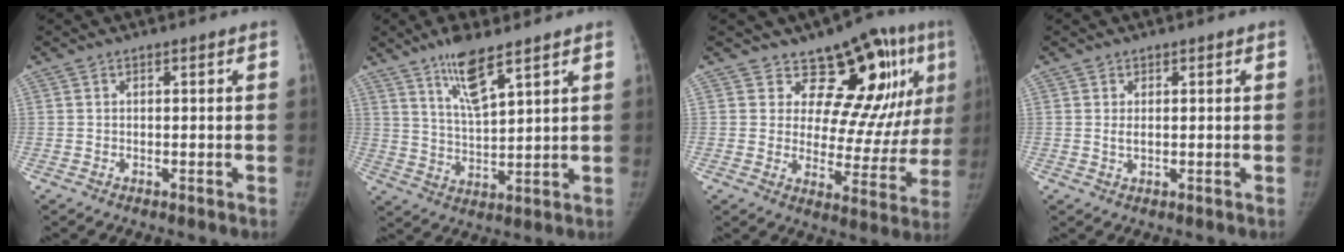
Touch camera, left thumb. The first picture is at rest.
{"total": 8.9, "force": [5.9, 1.9, 6.4], "torque": [-0.115, -0.037, 0.115]}
{"total": 16.8, "force": [9.1, 8.7, 11.1], "torque": [-0.074, -0.051, 0.121]}
{"total": 1.3, "force": [0.3, 0.8, 0.9], "torque": [-0.013, -0.004, 0.008]}